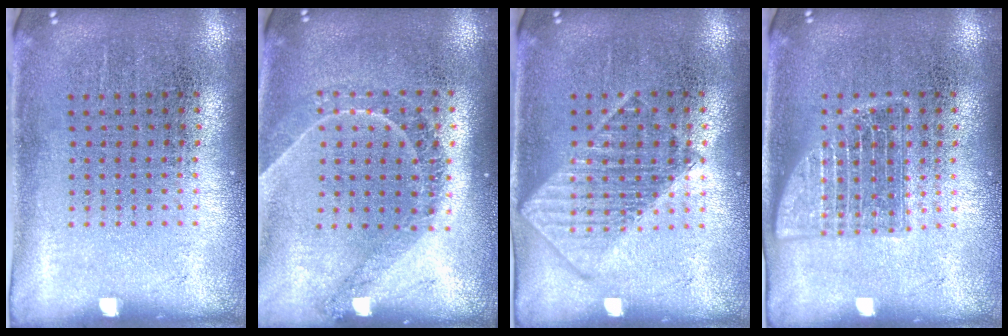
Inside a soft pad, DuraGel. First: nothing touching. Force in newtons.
{"total": 1.2, "press": 1.1, "slide": 0.5}
{"total": 1.2, "press": 1.2, "slide": 0.2}
{"total": 2.5, "press": 2.4, "slide": 0.3}